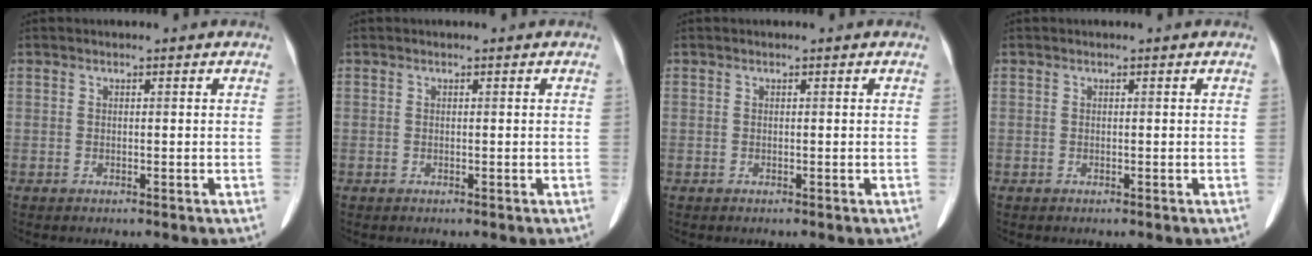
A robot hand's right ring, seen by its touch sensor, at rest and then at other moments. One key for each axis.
{"total": 0.0}
{"total": 0.0}
{"total": 0.0}